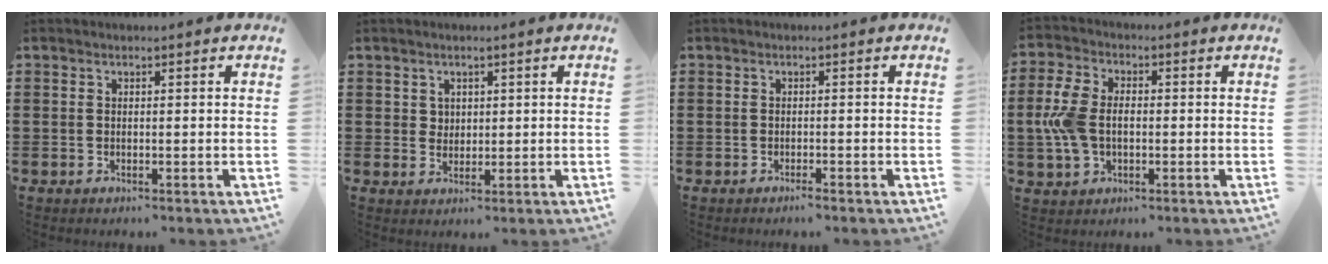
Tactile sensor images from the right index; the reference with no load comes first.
{"total": 1.9, "force": [1.1, 1.5, 0.3], "torque": [-0.011, 0.007, 0.022]}
{"total": 0.8, "force": [-0.7, 0.1, 0.4], "torque": [-0.009, -0.003, -0.014]}
{"total": 7.0, "force": [-0.5, 4.7, 5.2], "torque": [-0.144, 0.000, -0.021]}